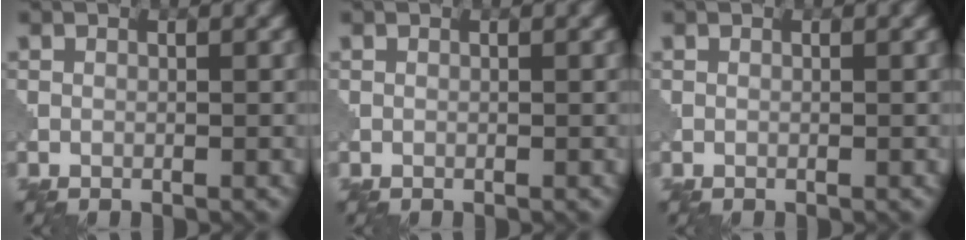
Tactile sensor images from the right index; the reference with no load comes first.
{"total": 0.0}
{"total": 0.0}